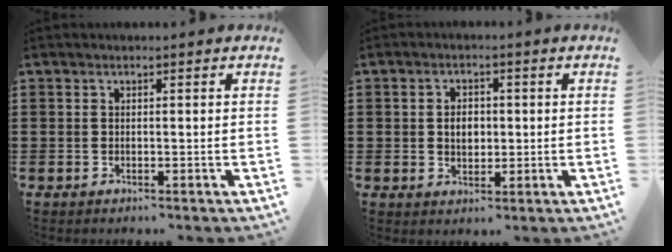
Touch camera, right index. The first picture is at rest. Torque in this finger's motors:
{"motor_torque": [0.17, -0.05, 0.23, 0.02]}